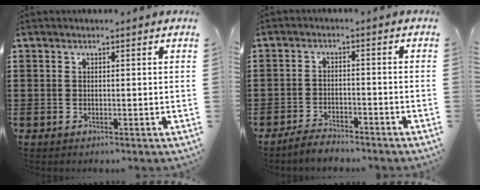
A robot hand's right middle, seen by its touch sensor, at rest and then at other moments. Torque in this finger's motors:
{"motor_torque": [0.90, -0.45, 0.00, 0.02]}